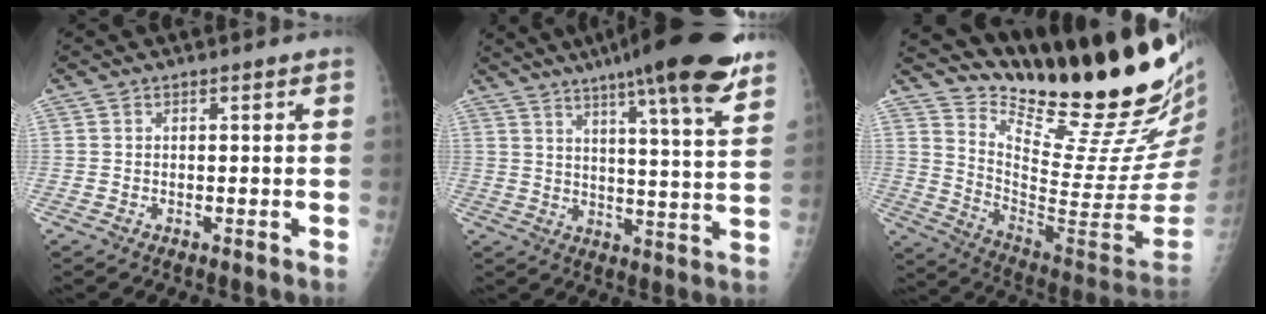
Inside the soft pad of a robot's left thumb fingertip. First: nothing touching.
{"total": 21.4, "force": [15.3, 2.5, 14.8], "torque": [-0.205, -0.049, 0.208]}
{"total": 26.3, "force": [22.9, 3.4, 12.4], "torque": [-0.160, -0.188, 0.342]}